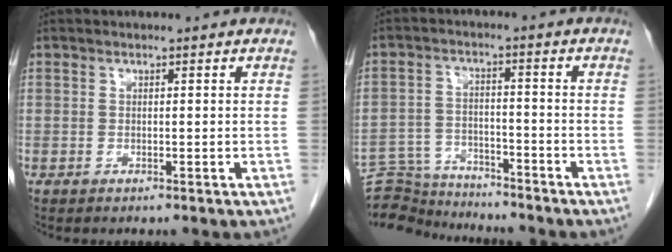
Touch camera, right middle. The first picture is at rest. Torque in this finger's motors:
{"motor_torque": [0.00, 0.03, 0.01, -0.02]}